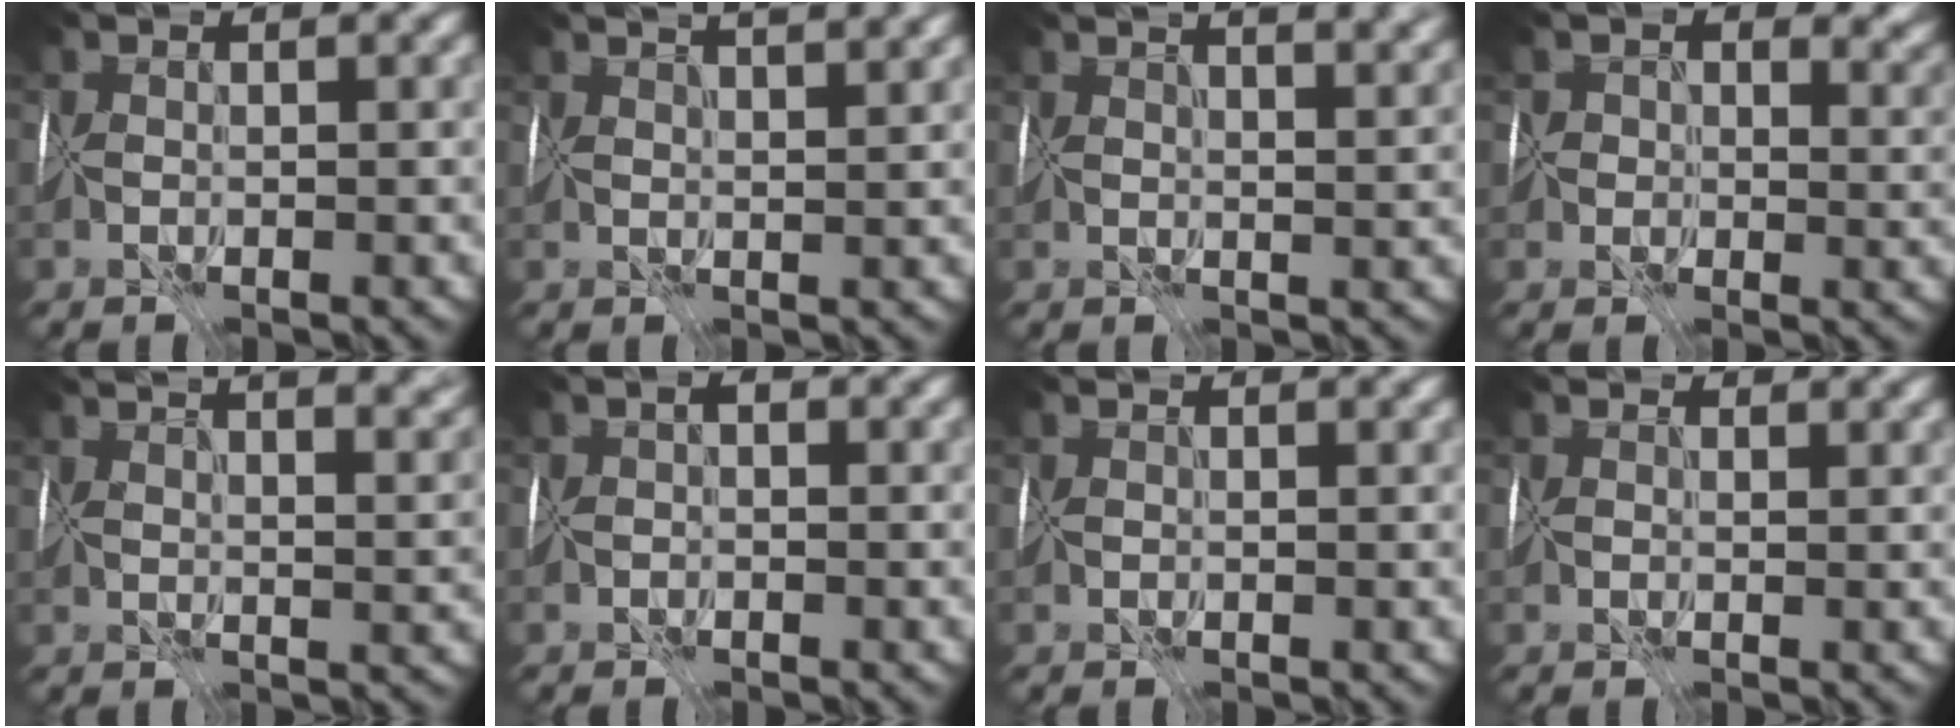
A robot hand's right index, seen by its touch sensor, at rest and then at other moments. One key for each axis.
{"total": 6.1, "fx": 4.6, "fy": 1.7, "fz": 3.6, "tx": -0.048, "ty": 0.043, "tz": 0.063}
{"total": 9.1, "fx": 5.8, "fy": 3.7, "fz": 6.0, "tx": -0.082, "ty": 0.055, "tz": 0.073}
{"total": 6.8, "fx": 1.9, "fy": 5.7, "fz": 3.2, "tx": -0.041, "ty": 0.007, "tz": 0.018}
{"total": 12.1, "fx": 8.4, "fy": 4.4, "fz": 7.5, "tx": -0.099, "ty": 0.064, "tz": 0.106}
{"total": 0.0}
{"total": 0.6, "fx": 0.3, "fy": 0.3, "fz": 0.4, "tx": -0.008, "ty": -0.002, "tz": 0.006}
{"total": 1.6, "fx": 1.0, "fy": 1.1, "fz": 0.6, "tx": -0.018, "ty": 0.002, "tz": 0.018}